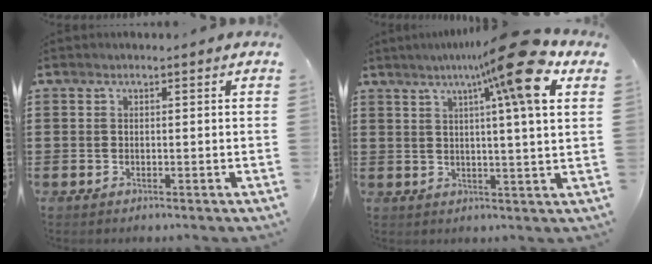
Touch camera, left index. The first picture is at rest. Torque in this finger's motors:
{"motor_torque": [1.07, -1.07, 0.60, 0.21]}